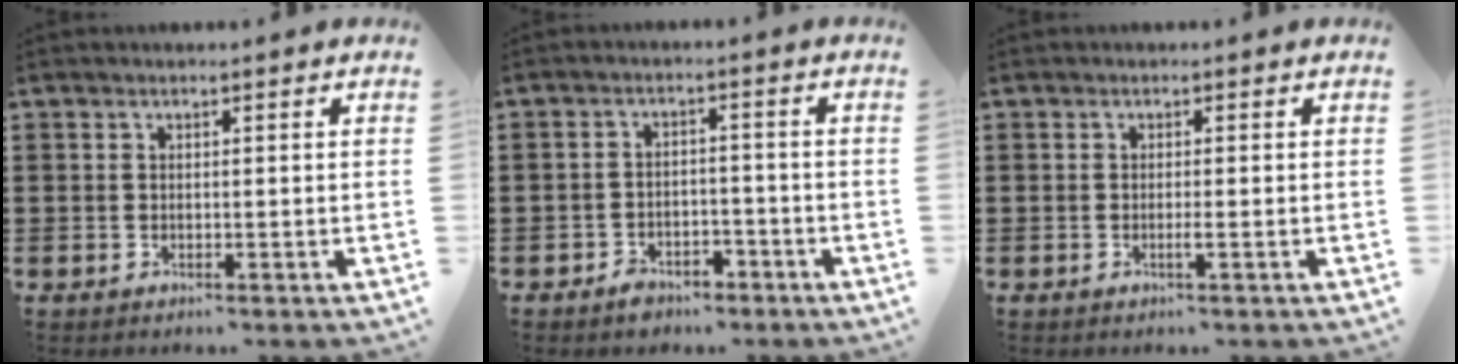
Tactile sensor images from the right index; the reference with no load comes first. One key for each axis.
{"total": 3.0, "fx": -2.6, "fy": 1.4, "fz": 0.5, "tx": -0.014, "ty": 0.007, "tz": -0.052}
{"total": 1.0, "fx": -0.4, "fy": 0.0, "fz": 0.9, "tx": -0.024, "ty": -0.007, "tz": -0.009}